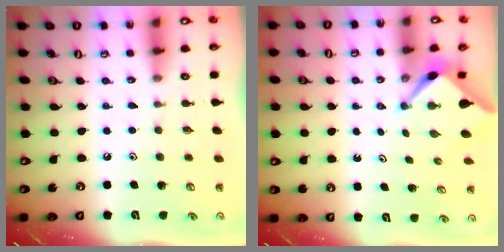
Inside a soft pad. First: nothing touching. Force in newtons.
{"total": 2.6, "press": 2.5, "slide": 0.3}